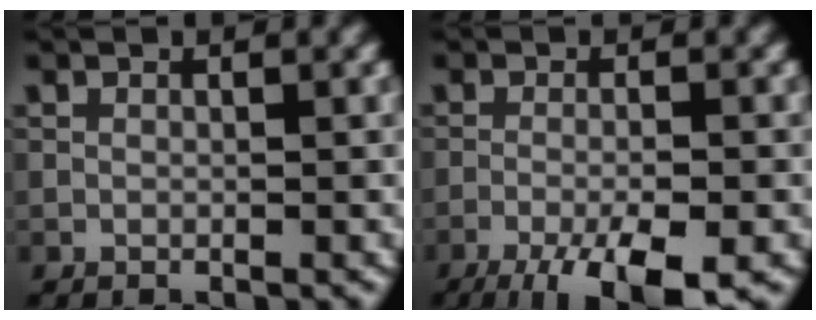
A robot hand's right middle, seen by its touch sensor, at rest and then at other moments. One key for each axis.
{"total": 8.2, "fx": -5.0, "fy": 2.1, "fz": 6.1, "tx": -0.097, "ty": -0.022, "tz": -0.083}